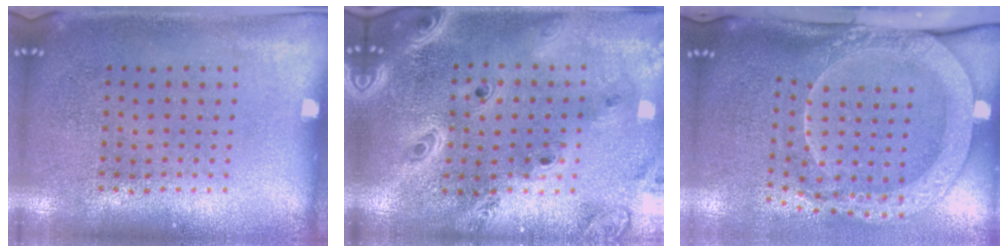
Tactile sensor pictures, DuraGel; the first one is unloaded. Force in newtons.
{"total": 3.3, "press": 2.7, "slide": 2.0}
{"total": 3.0, "press": 2.2, "slide": 2.1}